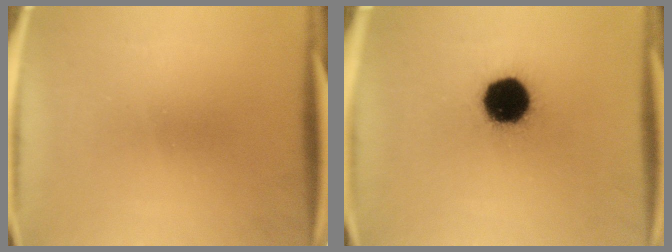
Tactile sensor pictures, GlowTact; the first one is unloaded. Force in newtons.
{"total": 17.2}